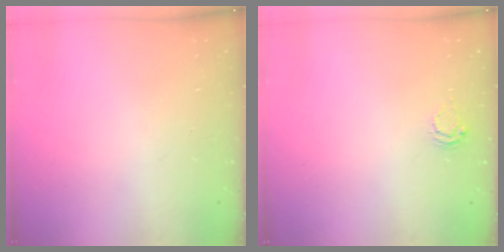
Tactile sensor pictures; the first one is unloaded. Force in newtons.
{"total": 2.6, "press": 2.6, "slide": 0.3}